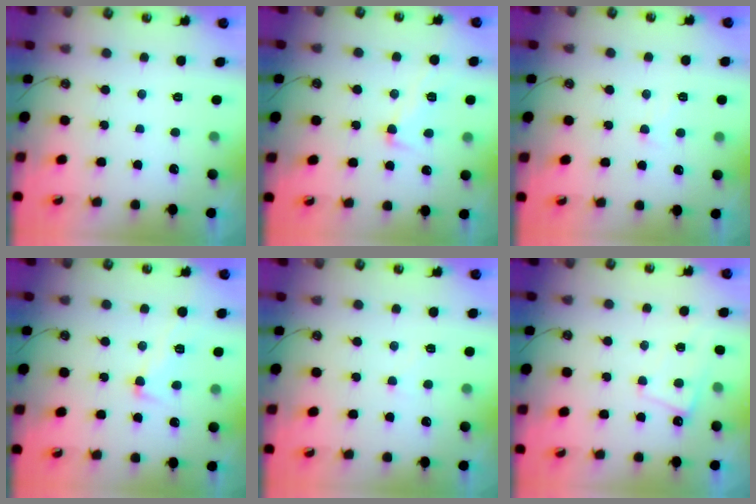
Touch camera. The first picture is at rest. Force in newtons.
{"total": 3.3, "press": 3.2, "slide": 1.0}
{"total": 0.7, "press": 0.5, "slide": 0.5}
{"total": 3.3, "press": 3.2, "slide": 1.0}
{"total": 2.0, "press": 2.0, "slide": 0.3}
{"total": 2.4, "press": 2.4, "slide": 0.6}